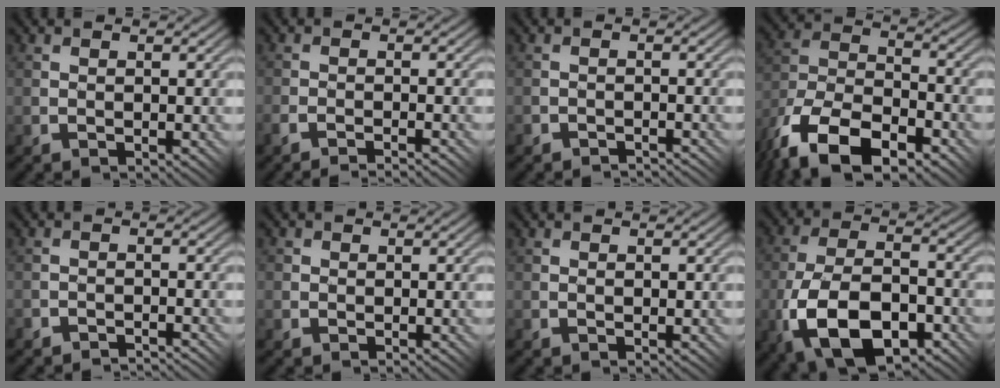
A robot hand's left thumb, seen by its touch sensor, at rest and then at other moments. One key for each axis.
{"total": 2.3, "fx": -2.2, "fy": -0.1, "fz": 0.7, "tx": -0.014, "ty": 0.005, "tz": -0.050}
{"total": 1.6, "fx": -1.2, "fy": -0.5, "fz": -0.9, "tx": 0.019, "ty": 0.012, "tz": -0.030}
{"total": 15.0, "fx": -9.9, "fy": 7.3, "fz": 8.6, "tx": -0.195, "ty": -0.023, "tz": -0.185}
{"total": 1.8, "fx": -1.5, "fy": -0.6, "fz": -0.9, "tx": 0.020, "ty": 0.013, "tz": -0.035}
{"total": 2.0, "fx": 0.4, "fy": 2.0, "fz": -0.1, "tx": 0.007, "ty": 0.005, "tz": -0.009}
{"total": 0.6, "fx": 0.0, "fy": 0.3, "fz": 0.5, "tx": -0.005, "ty": 0.000, "tz": 0.005}
{"total": 14.0, "fx": -6.5, "fy": 7.2, "fz": 10.0, "tx": -0.212, "ty": -0.018, "tz": -0.128}